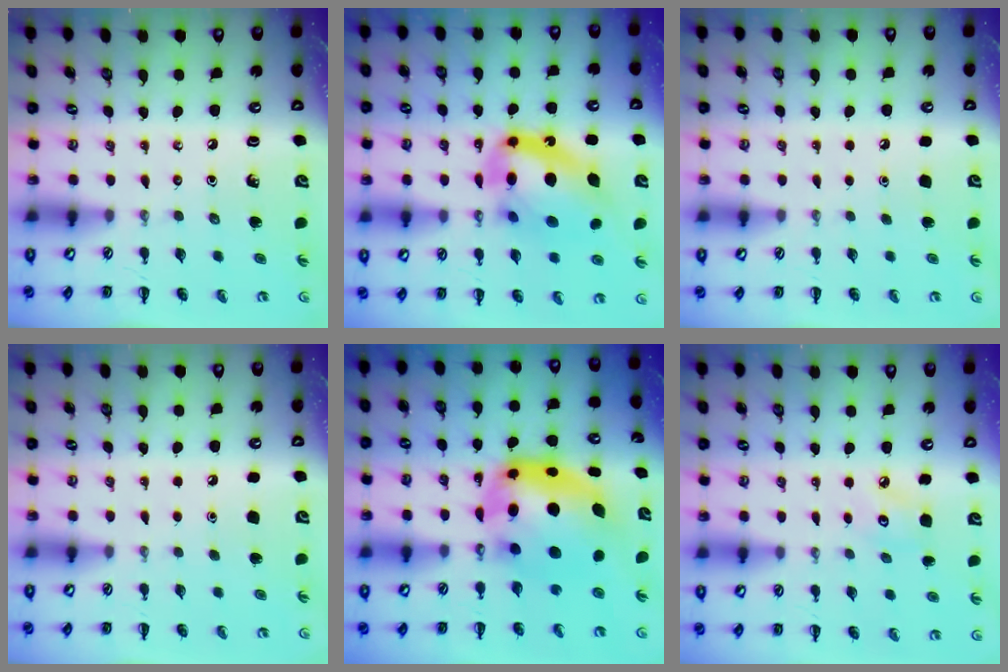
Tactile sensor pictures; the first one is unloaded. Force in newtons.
{"total": 16.5, "press": 16.0, "slide": 4.1}
{"total": 1.8, "press": 1.8, "slide": 0.1}
{"total": 1.8, "press": 1.8, "slide": 0.1}
{"total": 8.6, "press": 8.4, "slide": 1.9}
{"total": 3.4, "press": 3.3, "slide": 0.7}